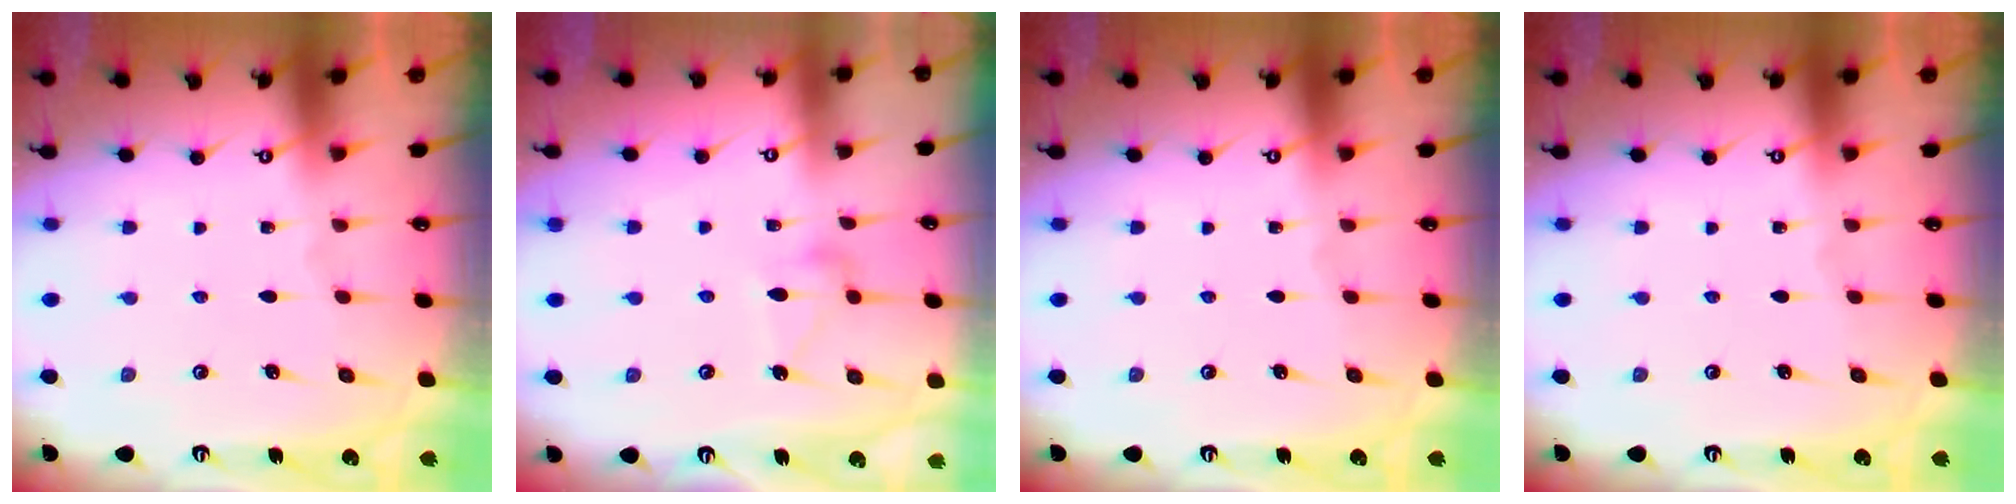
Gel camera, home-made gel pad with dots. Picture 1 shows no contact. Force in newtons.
{"total": 8.7, "press": 8.7, "slide": 0.4}
{"total": 0.0}
{"total": 0.0}